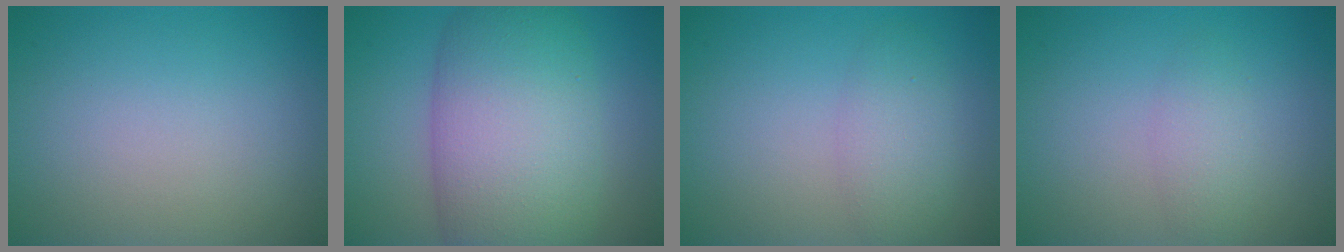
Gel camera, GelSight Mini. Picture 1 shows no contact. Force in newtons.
{"total": 11.6, "press": 11.6, "slide": 0.5}
{"total": 2.8, "press": 2.8, "slide": 0.1}
{"total": 1.8, "press": 1.8, "slide": 0.0}